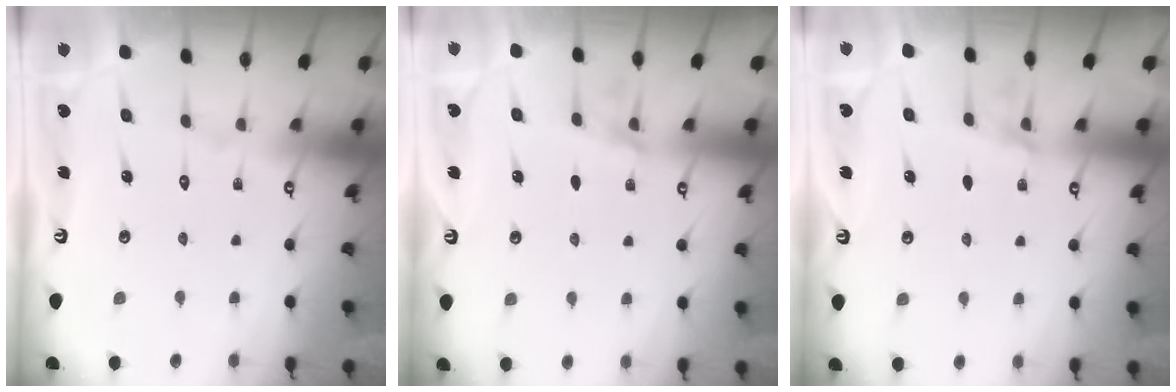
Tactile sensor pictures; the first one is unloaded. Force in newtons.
{"total": 1.3, "press": 1.2, "slide": 0.3}
{"total": 1.3, "press": 1.2, "slide": 0.3}